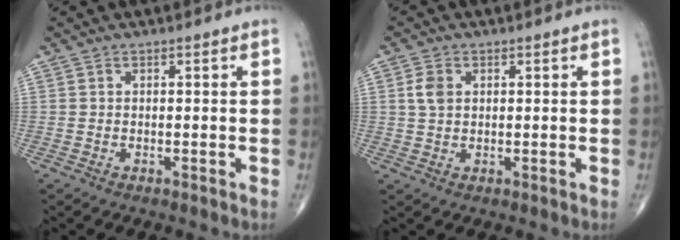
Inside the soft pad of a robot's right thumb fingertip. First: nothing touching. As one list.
[{"total": 3.2, "force": [0.8, 2.2, 2.2], "torque": [-0.042, 0.002, 0.017]}]